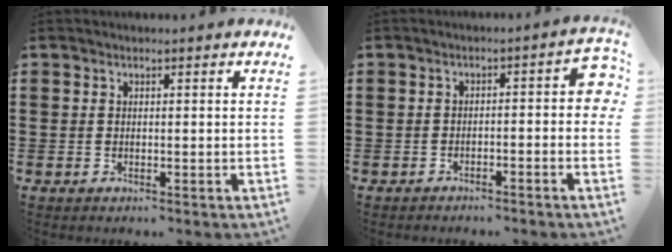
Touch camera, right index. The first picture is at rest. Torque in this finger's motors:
{"motor_torque": [0.04, -0.06, 0.29, 0.03]}